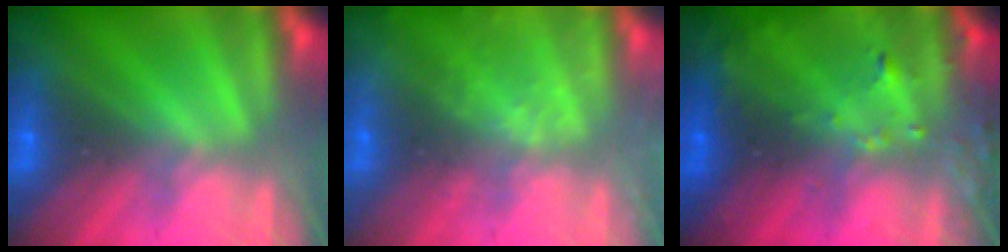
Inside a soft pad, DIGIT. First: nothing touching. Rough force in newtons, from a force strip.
{"total": 2.5}
{"total": 5.8}